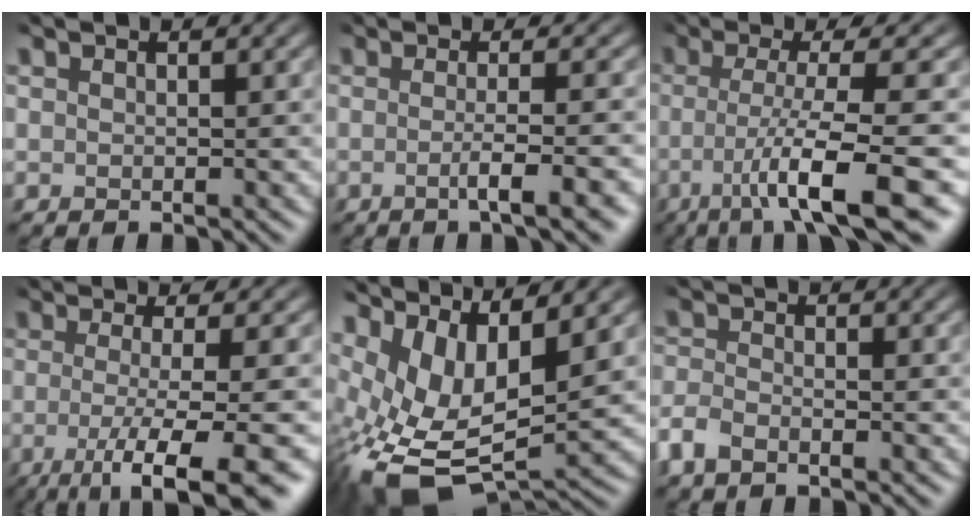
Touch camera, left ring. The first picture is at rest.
{"total": 5.5, "force": [-1.5, 1.4, 5.1], "torque": [-0.057, 0.009, -0.029]}
{"total": 8.6, "force": [-3.2, 1.2, 7.9], "torque": [-0.110, -0.009, -0.047]}
{"total": 9.4, "force": [-3.3, 2.1, 8.5], "torque": [-0.093, -0.012, -0.047]}
{"total": 11.3, "force": [0.6, 6.4, 9.3], "torque": [-0.191, -0.017, 0.035]}
{"total": 2.6, "force": [-2.2, 0.6, 1.1], "torque": [-0.037, -0.005, -0.042]}